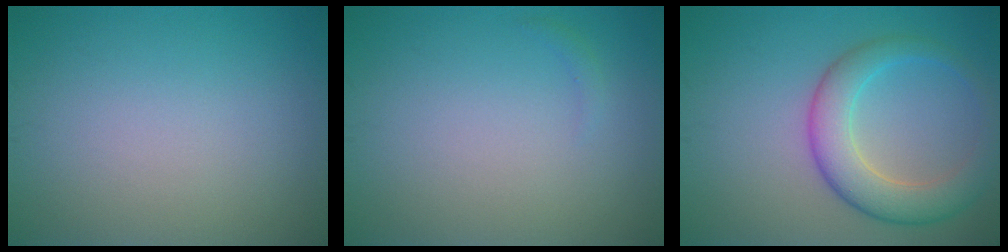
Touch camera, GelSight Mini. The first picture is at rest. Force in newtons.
{"total": 0.6, "press": 0.5, "slide": 0.1}
{"total": 5.4, "press": 5.4, "slide": 0.2}